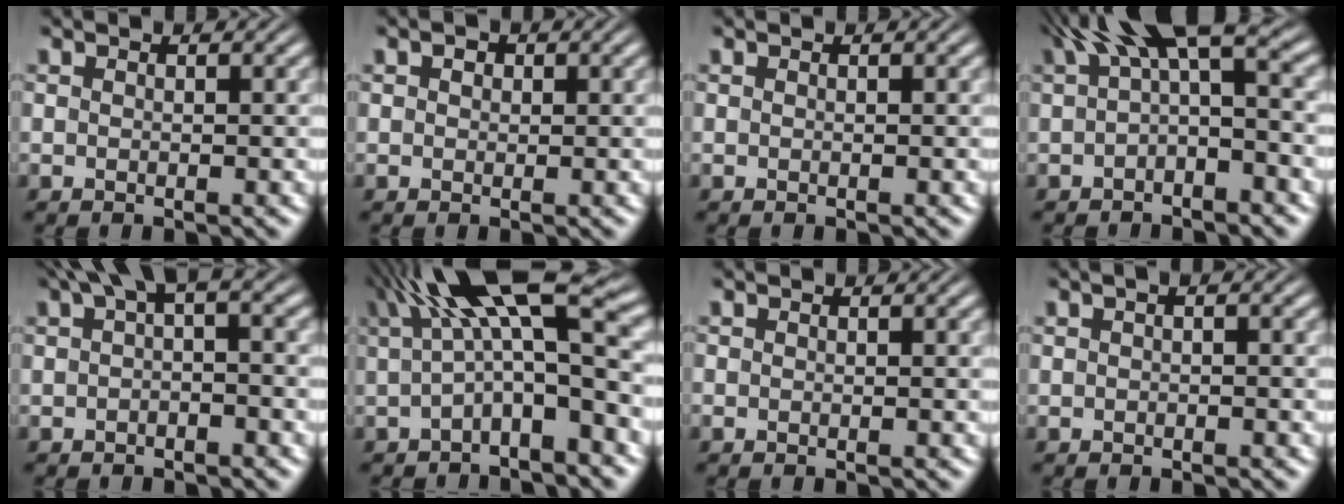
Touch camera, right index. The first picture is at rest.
{"total": 1.3, "force": [0.3, 1.2, 0.3], "torque": [-0.009, 0.001, 0.008]}
{"total": 0.0}
{"total": 4.3, "force": [1.6, 1.9, 3.5], "torque": [-0.066, 0.012, 0.023]}
{"total": 3.5, "force": [1.4, 1.3, 2.9], "torque": [-0.056, 0.011, 0.020]}
{"total": 7.6, "force": [1.7, 3.3, 6.6], "torque": [-0.116, 0.015, 0.026]}
{"total": 1.2, "force": [-0.1, 1.2, 0.0], "torque": [-0.008, 0.005, -0.004]}
{"total": 1.0, "force": [0.1, 0.8, 0.5], "torque": [-0.008, 0.019, -0.005]}